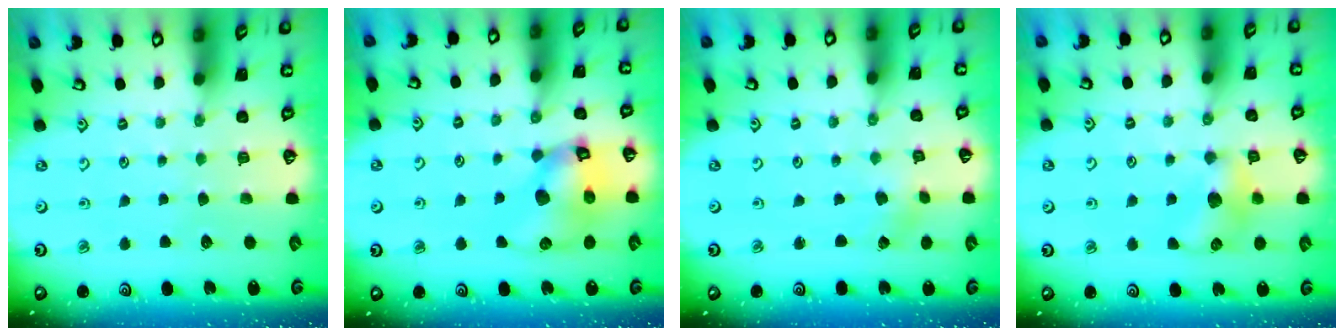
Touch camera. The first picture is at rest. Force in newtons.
{"total": 12.7, "press": 12.6, "slide": 1.7}
{"total": 0.6, "press": 0.6, "slide": 0.1}
{"total": 9.8, "press": 9.8, "slide": 0.7}